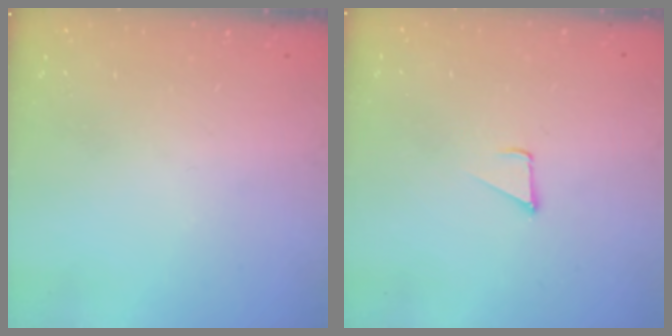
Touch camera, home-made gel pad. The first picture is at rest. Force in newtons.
{"total": 2.3, "press": 2.3, "slide": 0.2}